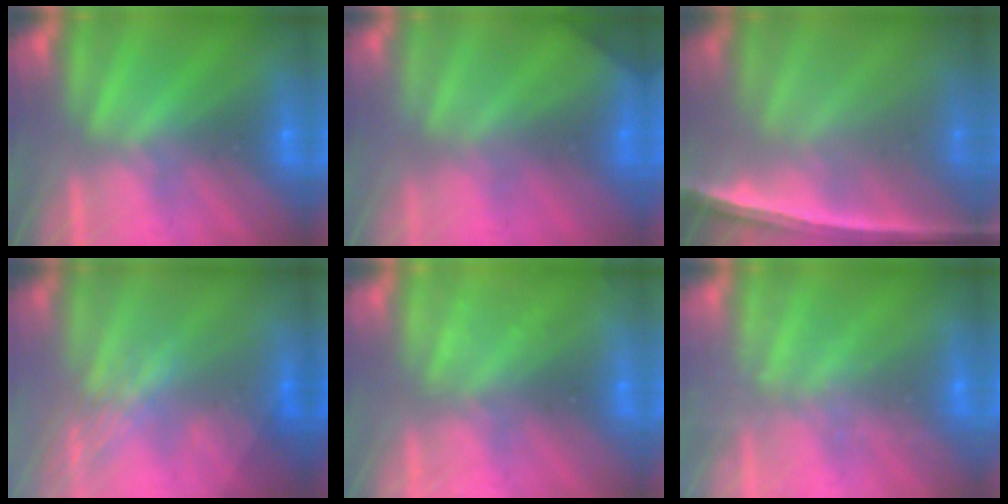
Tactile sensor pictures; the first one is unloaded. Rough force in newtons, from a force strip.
{"total": 8.4}
{"total": 7.1}
{"total": 2.7}
{"total": 2.3}
{"total": 1.8}